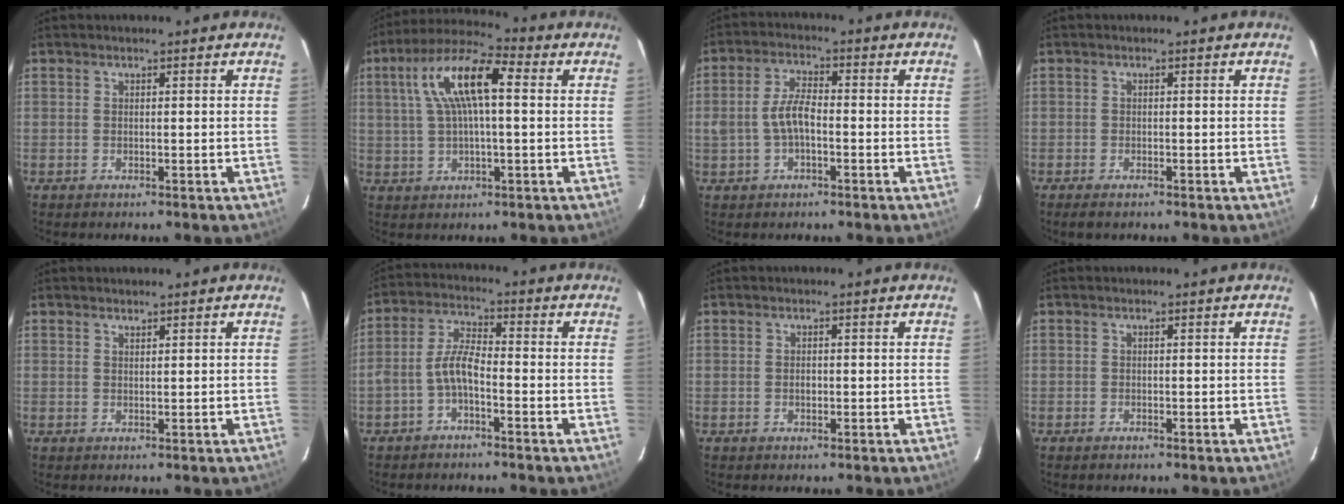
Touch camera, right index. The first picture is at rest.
{"total": 12.7, "force": [2.9, 3.9, 11.7], "torque": [-0.225, 0.028, 0.050]}
{"total": 5.6, "force": [-1.2, 2.6, 4.9], "torque": [-0.098, 0.011, -0.020]}
{"total": 2.0, "force": [-1.5, 0.7, 1.1], "torque": [-0.024, -0.007, -0.028]}
{"total": 0.8, "force": [0.8, 0.2, 0.1], "torque": [-0.003, 0.001, 0.015]}
{"total": 5.0, "force": [-2.5, 1.6, 4.0], "torque": [-0.092, 0.017, -0.050]}
{"total": 0.8, "force": [-0.2, 0.7, 0.4], "torque": [-0.007, 0.001, -0.003]}
{"total": 0.6, "force": [-0.5, 0.3, 0.2], "torque": [-0.006, -0.002, -0.010]}